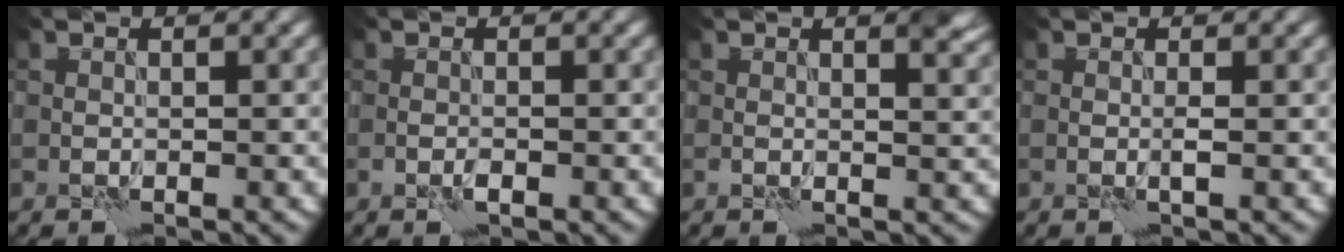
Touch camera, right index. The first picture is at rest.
{"total": 1.1, "force": [-0.6, 0.4, 0.8], "torque": [-0.018, 0.001, -0.014]}
{"total": 2.4, "force": [0.9, 0.8, 2.1], "torque": [-0.027, -0.003, 0.011]}
{"total": 0.6, "force": [0.0, -0.2, 0.5], "torque": [-0.011, 0.000, -0.002]}